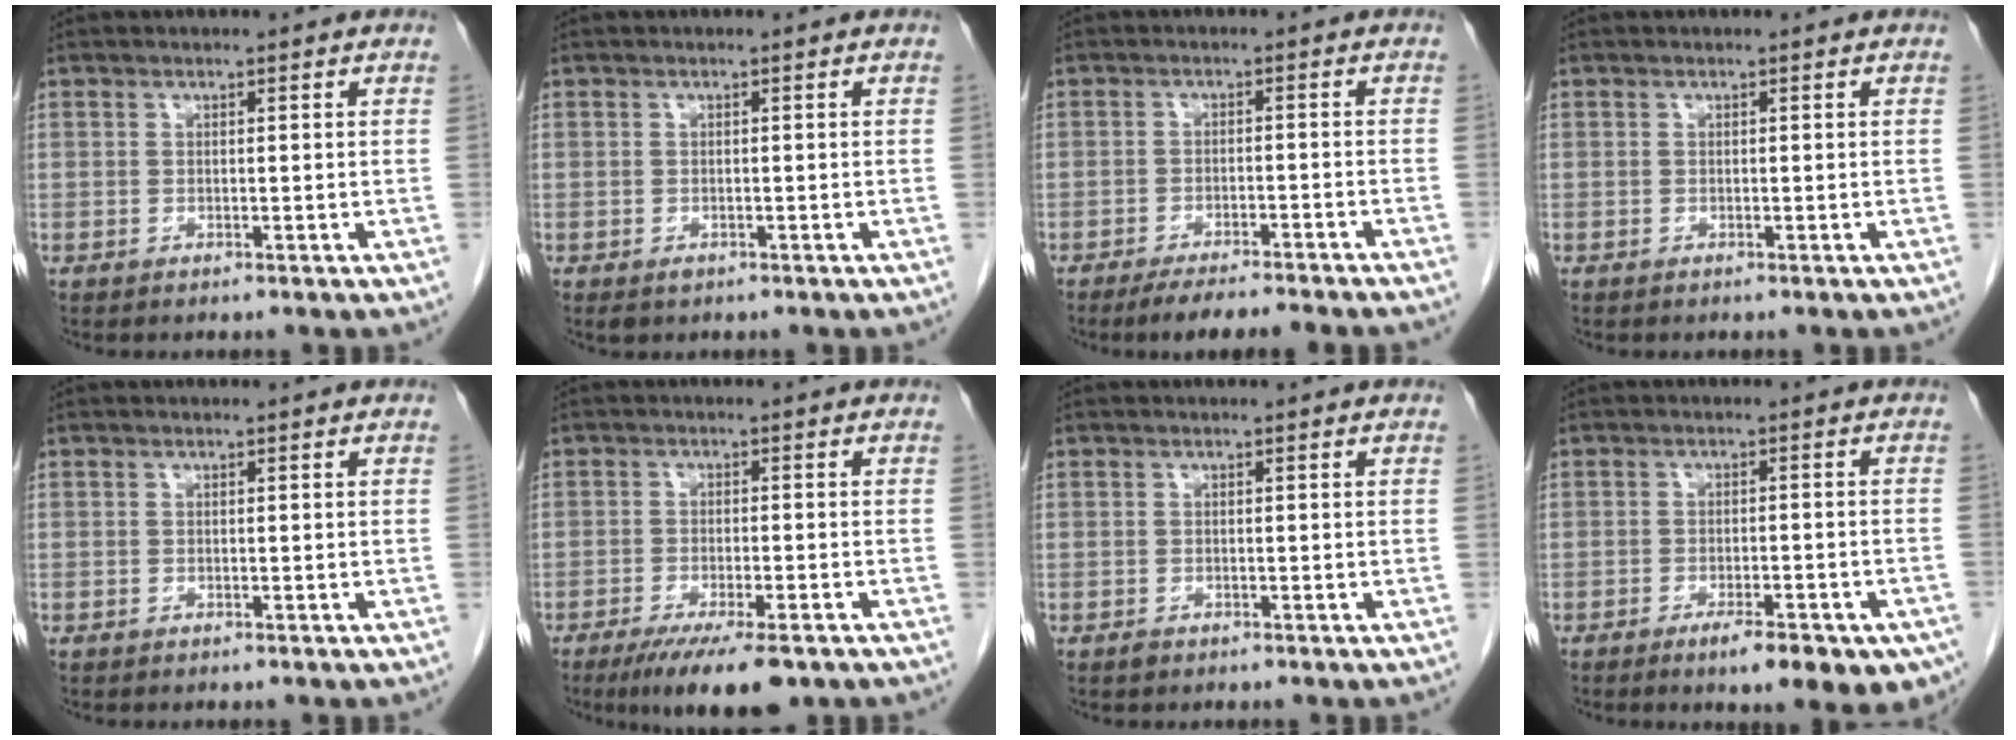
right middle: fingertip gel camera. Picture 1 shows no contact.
{"total": 1.2, "force": [-0.6, 0.8, 0.6], "torque": [-0.010, 0.000, -0.003]}
{"total": 8.2, "force": [-7.1, 0.0, 4.0], "torque": [-0.046, -0.016, -0.108]}
{"total": 0.0}
{"total": 0.0}
{"total": 9.7, "force": [-6.7, 1.8, 6.7], "torque": [-0.101, -0.019, -0.100]}
{"total": 1.4, "force": [-0.8, 1.1, 0.2], "torque": [-0.003, 0.003, -0.009]}
{"total": 11.5, "force": [-7.6, 3.0, 8.1], "torque": [-0.061, 0.001, -0.098]}